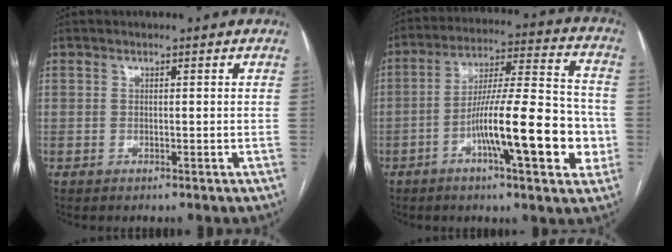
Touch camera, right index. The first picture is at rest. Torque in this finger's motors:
{"motor_torque": [0.69, -0.38, 0.50, 0.21]}